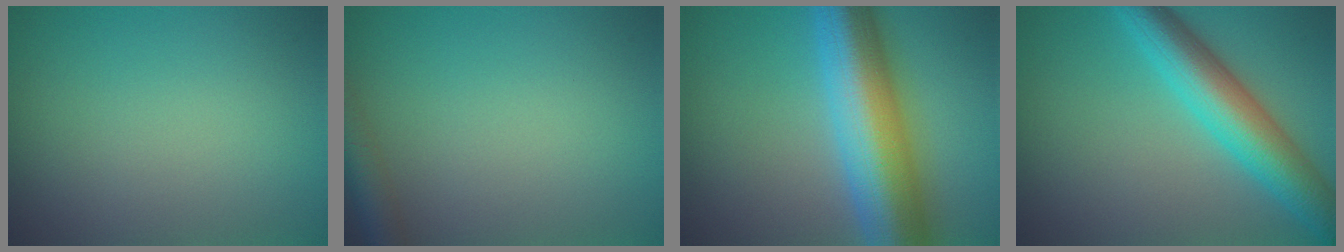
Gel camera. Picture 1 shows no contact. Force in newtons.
{"total": 2.9, "press": 2.9, "slide": 0.1}
{"total": 11.2, "press": 11.2, "slide": 0.3}
{"total": 7.0, "press": 7.0, "slide": 0.2}